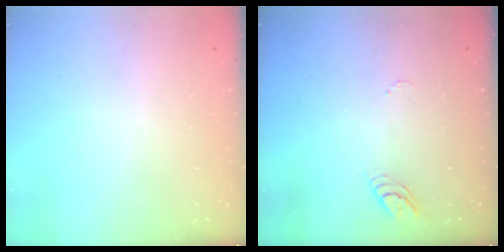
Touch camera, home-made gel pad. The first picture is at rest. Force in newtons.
{"total": 3.8, "press": 3.8, "slide": 0.3}